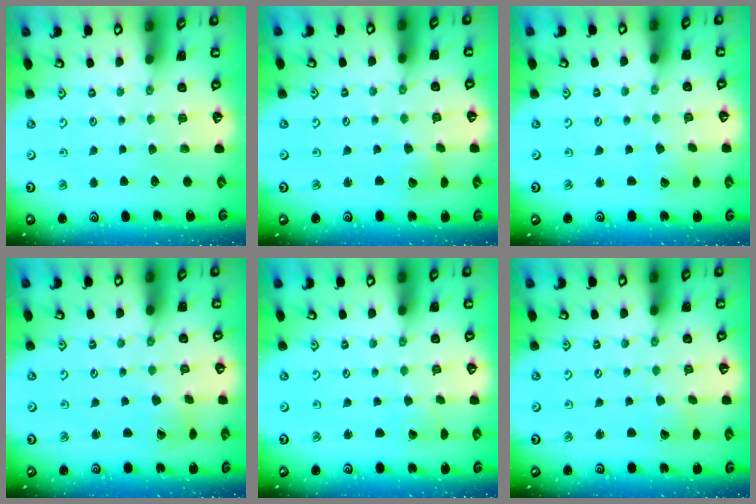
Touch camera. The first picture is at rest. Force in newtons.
{"total": 2.1, "press": 2.1, "slide": 0.3}
{"total": 2.6, "press": 2.6, "slide": 0.3}
{"total": 1.6, "press": 1.5, "slide": 0.3}
{"total": 1.9, "press": 1.9, "slide": 0.1}
{"total": 1.9, "press": 1.8, "slide": 0.3}